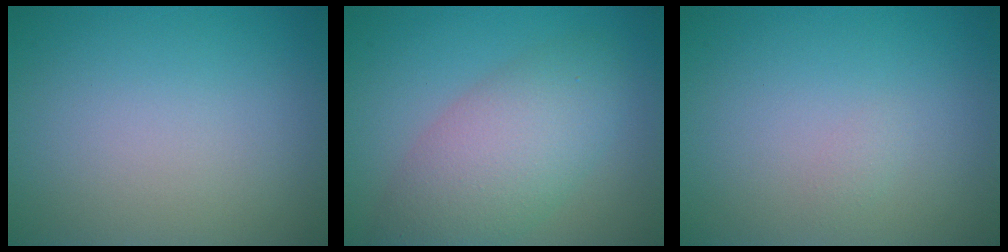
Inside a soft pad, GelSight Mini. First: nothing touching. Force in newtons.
{"total": 6.5, "press": 6.5, "slide": 0.2}
{"total": 0.5, "press": 0.5, "slide": 0.0}